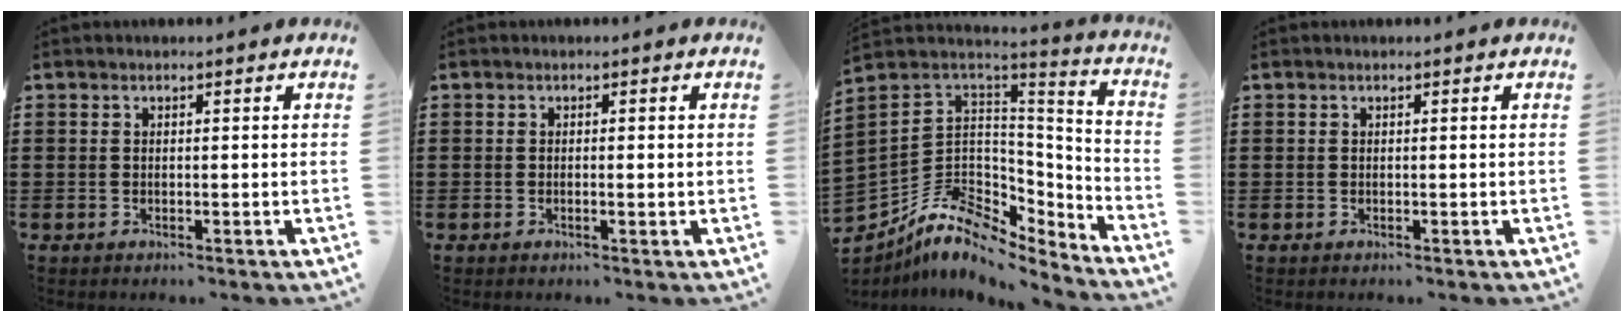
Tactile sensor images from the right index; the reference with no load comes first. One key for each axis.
{"total": 0.7, "fx": -0.1, "fy": 0.0, "fz": 0.7, "tx": -0.013, "ty": -0.004, "tz": -0.002}
{"total": 9.8, "fx": -5.8, "fy": 6.4, "fz": 4.6, "tx": -0.112, "ty": -0.003, "tz": -0.107}
{"total": 0.0}